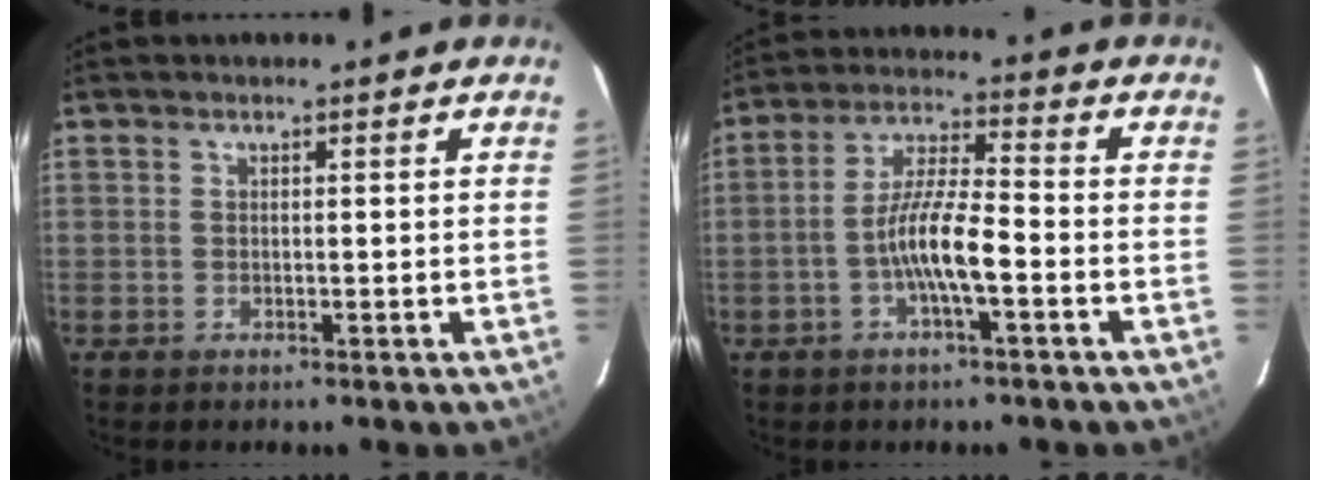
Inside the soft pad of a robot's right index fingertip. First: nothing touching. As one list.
[{"total": 8.5, "force": [-3.1, 1.2, 7.9], "torque": [-0.159, 0.006, -0.058]}]